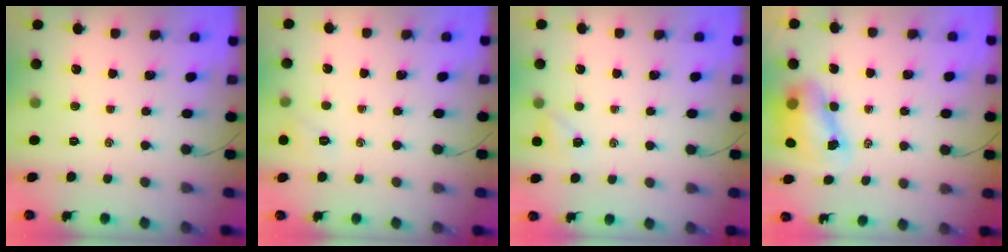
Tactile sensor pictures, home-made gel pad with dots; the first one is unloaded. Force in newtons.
{"total": 5.2, "press": 5.0, "slide": 1.3}
{"total": 5.0, "press": 4.8, "slide": 1.2}
{"total": 8.0, "press": 7.8, "slide": 1.7}